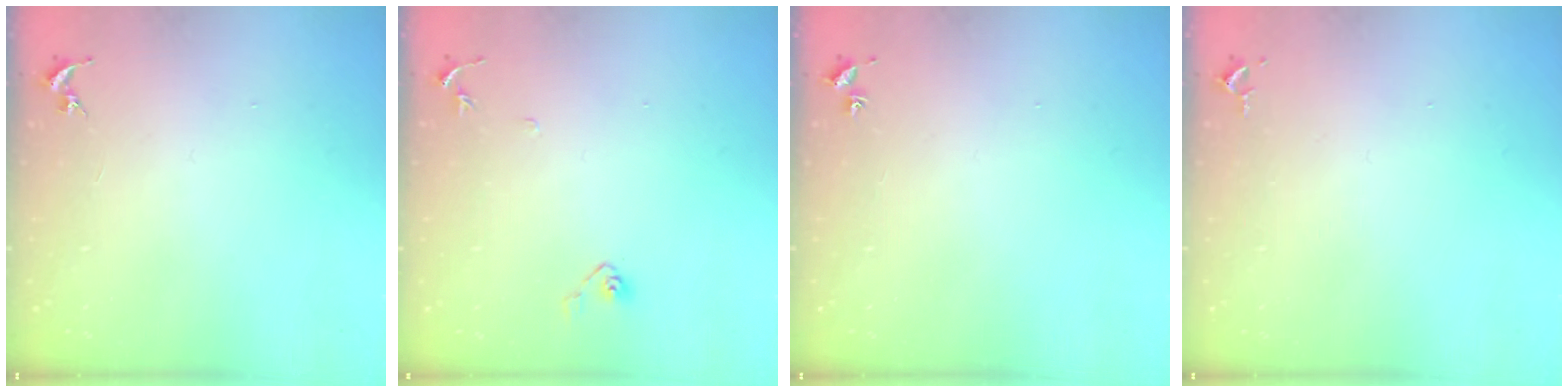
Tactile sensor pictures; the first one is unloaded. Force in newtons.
{"total": 4.8, "press": 4.7, "slide": 1.0}
{"total": 1.8, "press": 1.8, "slide": 0.2}
{"total": 2.6, "press": 2.6, "slide": 0.4}